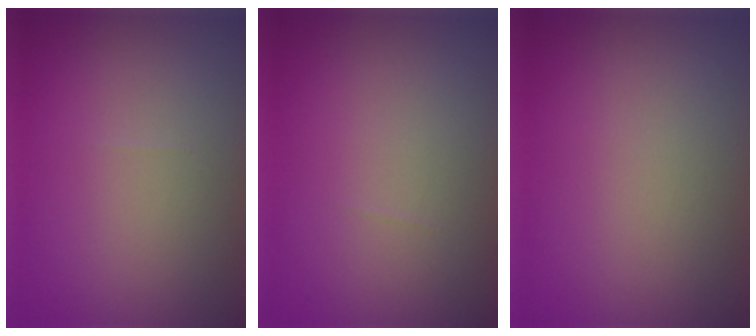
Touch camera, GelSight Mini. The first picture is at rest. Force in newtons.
{"total": 0.0}
{"total": 0.0}